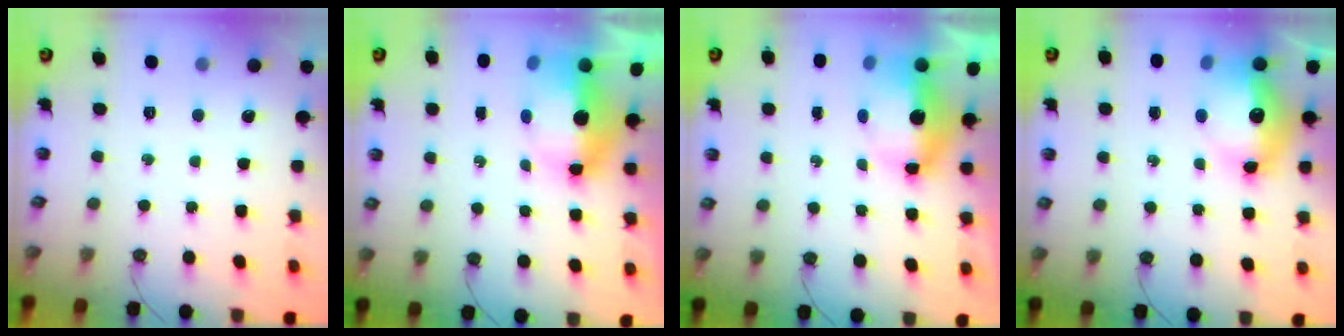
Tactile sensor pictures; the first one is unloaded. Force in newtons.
{"total": 13.2, "press": 10.2, "slide": 8.4}
{"total": 7.8, "press": 7.7, "slide": 0.8}
{"total": 13.7, "press": 13.6, "slide": 1.5}